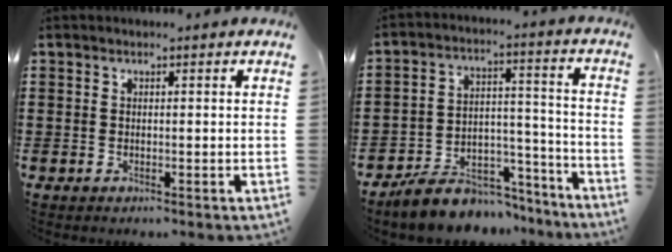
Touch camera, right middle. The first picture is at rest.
{"total": 7.5, "force": [-6.8, 3.1, 1.0], "torque": [-0.015, 0.027, -0.128]}